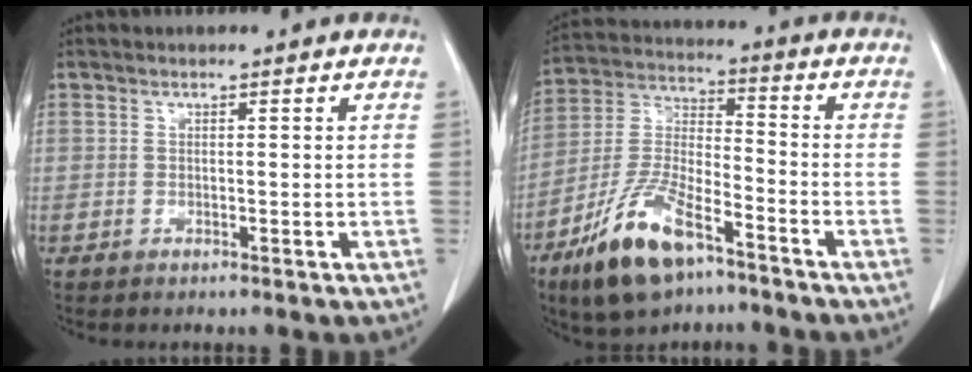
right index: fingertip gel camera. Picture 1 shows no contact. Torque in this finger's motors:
{"motor_torque": [1.11, -1.03, 0.63, 0.18]}